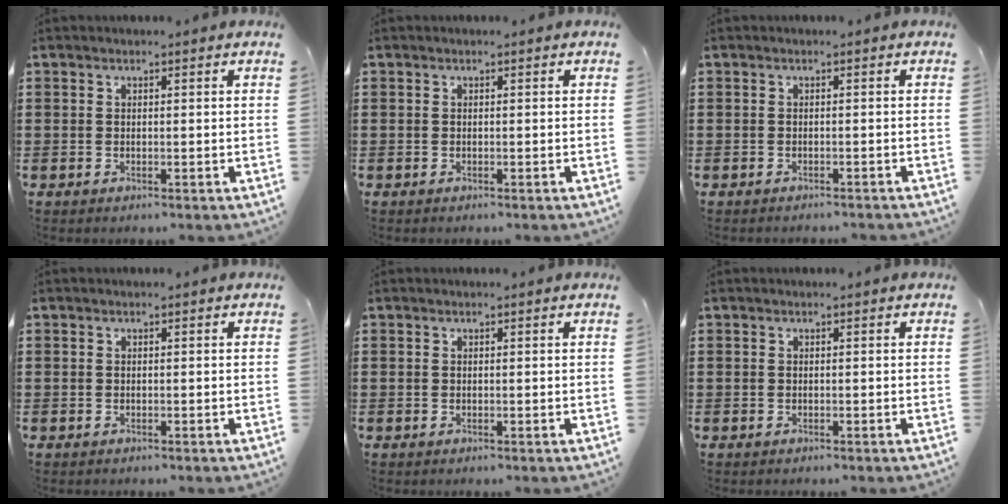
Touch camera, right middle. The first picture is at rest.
{"total": 0.0}
{"total": 0.7, "force": [-0.7, 0.0, 0.1], "torque": [-0.003, -0.001, -0.014]}
{"total": 0.0}
{"total": 0.0}
{"total": 0.0}